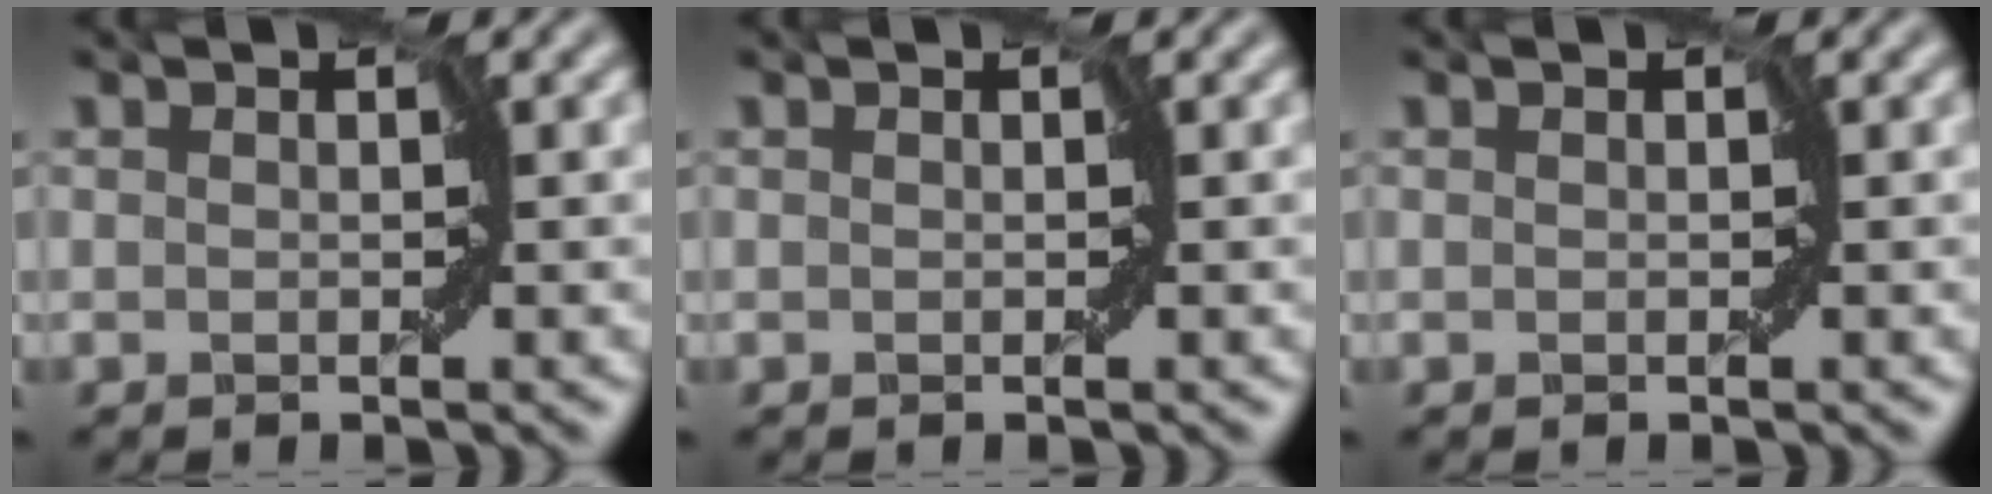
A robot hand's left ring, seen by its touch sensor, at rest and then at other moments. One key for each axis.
{"total": 0.0}
{"total": 0.0}